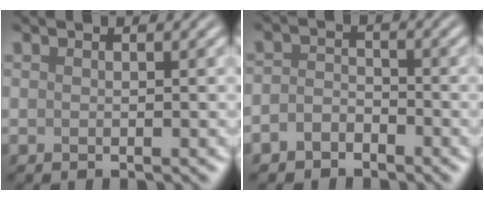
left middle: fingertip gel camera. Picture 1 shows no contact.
{"total": 2.0, "force": [-1.3, 1.3, 0.7], "torque": [-0.012, 0.005, -0.032]}